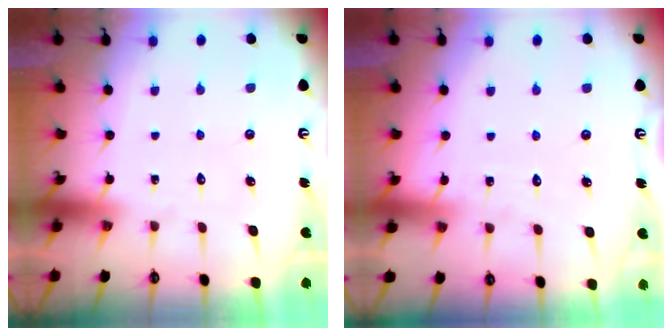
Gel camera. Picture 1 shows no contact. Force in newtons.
{"total": 2.4, "press": 2.4, "slide": 0.3}